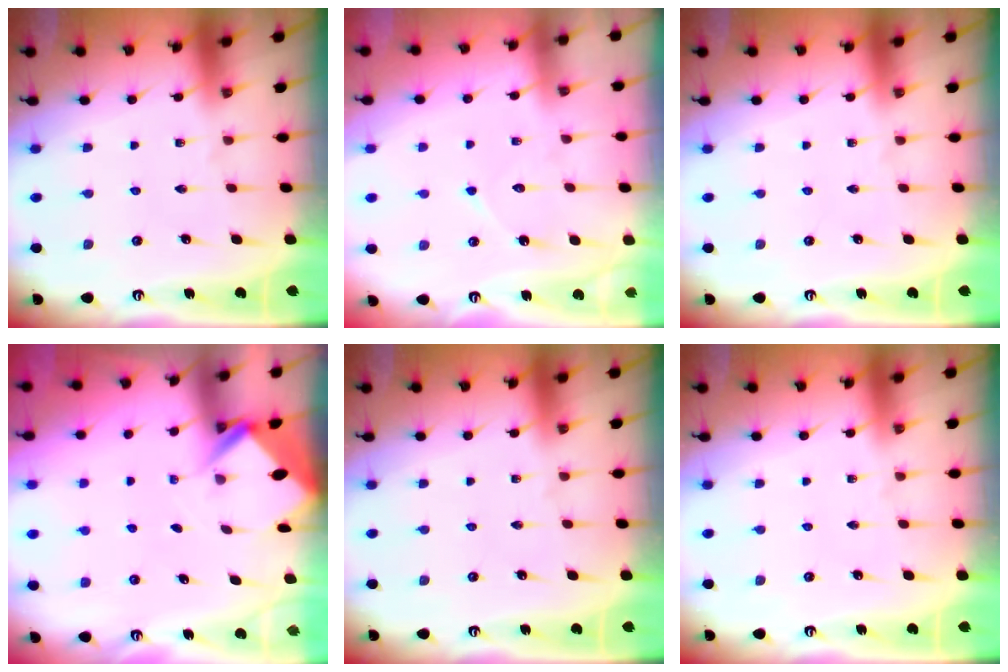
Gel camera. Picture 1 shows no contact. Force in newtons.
{"total": 6.3, "press": 6.3, "slide": 0.6}
{"total": 0.0}
{"total": 3.0, "press": 2.9, "slide": 0.4}
{"total": 0.0}
{"total": 0.0}